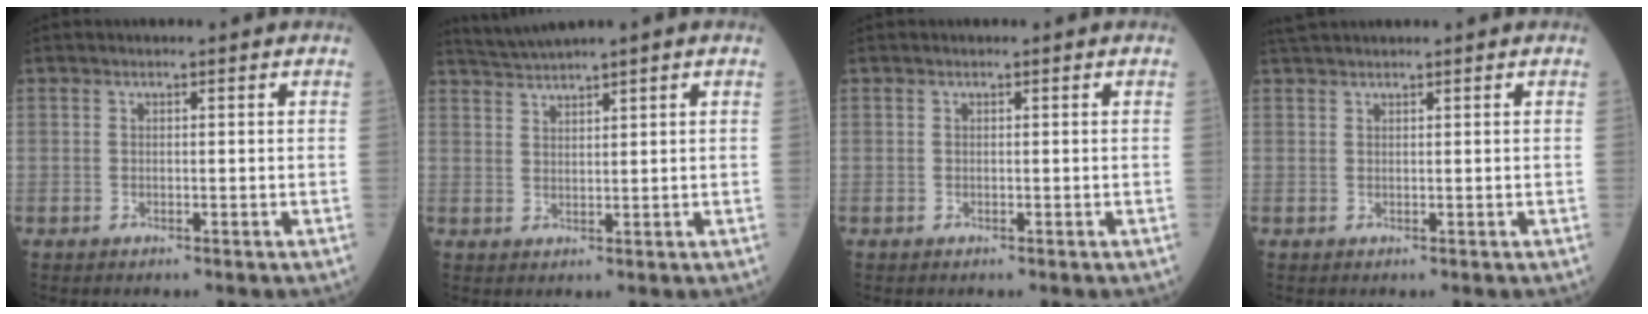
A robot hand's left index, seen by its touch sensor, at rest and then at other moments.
{"total": 3.3, "force": [2.9, -0.8, 1.2], "torque": [-0.036, 0.014, 0.065]}
{"total": 0.0}
{"total": 2.5, "force": [2.3, -0.3, 0.9], "torque": [-0.012, 0.028, 0.047]}